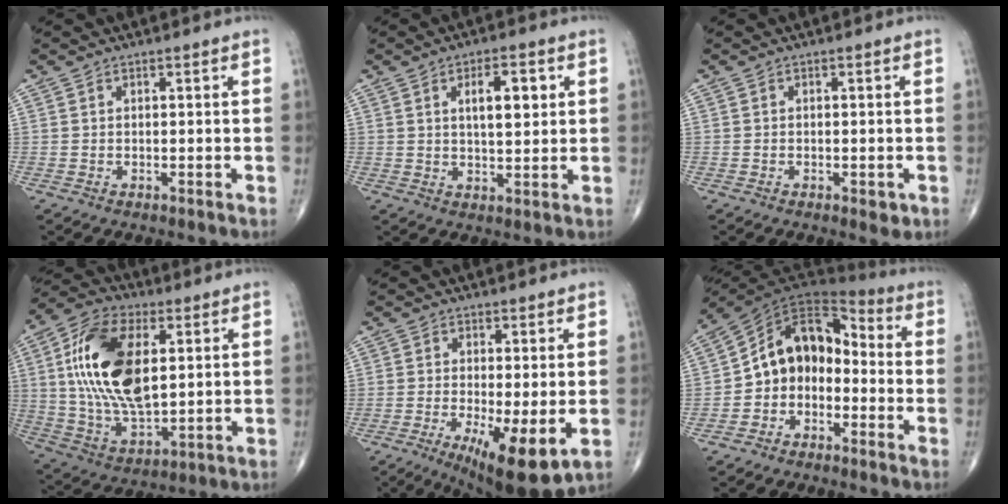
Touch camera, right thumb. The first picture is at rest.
{"total": 7.2, "force": [2.2, 3.0, 6.2], "torque": [-0.085, -0.010, 0.035]}
{"total": 2.1, "force": [-0.8, 1.1, 1.6], "torque": [-0.015, 0.000, -0.009]}
{"total": 20.2, "force": [4.0, 10.5, 16.8], "torque": [-0.315, -0.009, 0.073]}
{"total": 11.8, "force": [-3.2, 3.5, 10.9], "torque": [-0.174, -0.025, -0.042]}
{"total": 12.0, "force": [-2.4, 8.9, 7.6], "torque": [-0.096, 0.072, -0.059]}